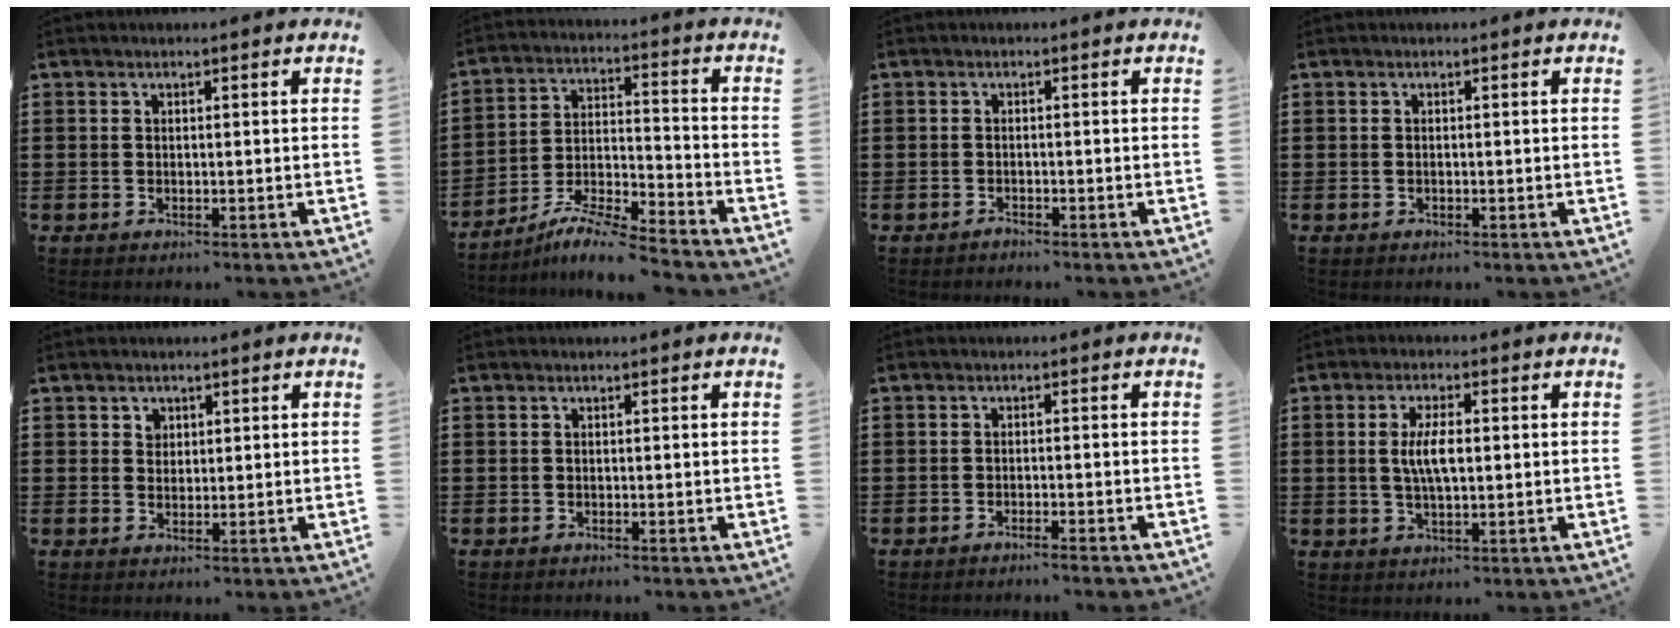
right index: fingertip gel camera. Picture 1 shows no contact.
{"total": 7.4, "force": [-6.9, -0.1, 2.6], "torque": [-0.055, -0.004, -0.139]}
{"total": 0.8, "force": [-0.8, 0.2, 0.0], "torque": [-0.002, 0.002, -0.017]}
{"total": 0.0}
{"total": 1.6, "force": [0.9, 1.3, 0.3], "torque": [-0.010, 0.007, 0.018]}
{"total": 0.0}
{"total": 1.4, "force": [-1.3, -0.1, 0.5], "torque": [-0.010, 0.001, -0.025]}
{"total": 5.3, "force": [0.3, 1.8, 5.0], "torque": [-0.110, 0.000, -0.002]}